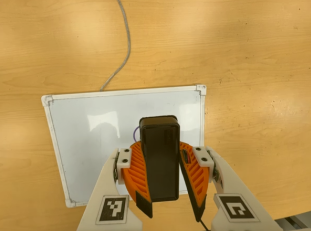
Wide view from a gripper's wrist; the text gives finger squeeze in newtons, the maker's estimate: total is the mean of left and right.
{"total": 11.8, "left": 12.0, "right": 11.6}